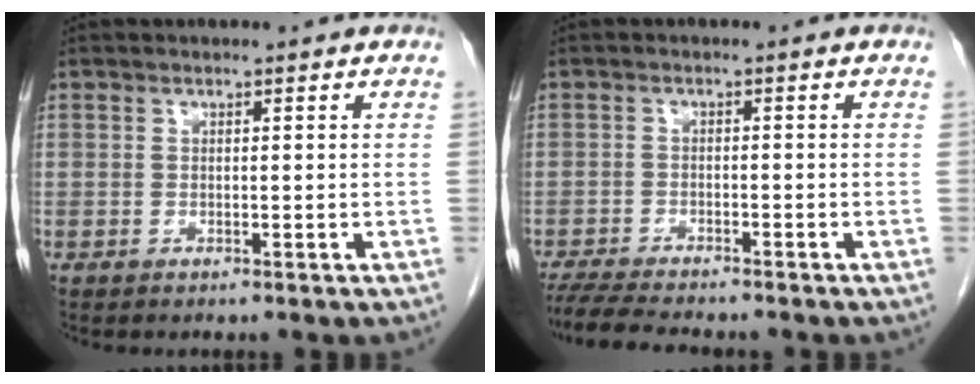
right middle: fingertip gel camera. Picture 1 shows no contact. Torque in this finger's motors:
{"motor_torque": [0.07, 0.02, 0.05, 0.04]}